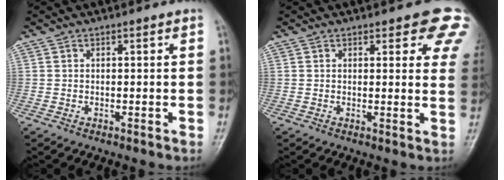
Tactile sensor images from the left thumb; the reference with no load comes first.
{"total": 9.1, "force": [5.8, 3.6, 6.1], "torque": [-0.026, -0.022, 0.053]}